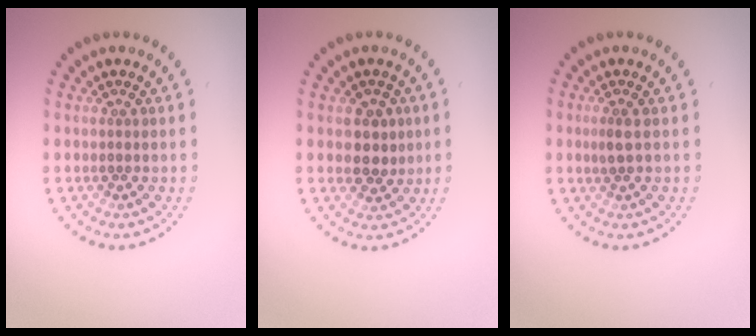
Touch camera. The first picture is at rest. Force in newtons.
{"total": 2.4, "press": 2.3, "slide": 0.8}
{"total": 1.0, "press": 0.9, "slide": 0.6}